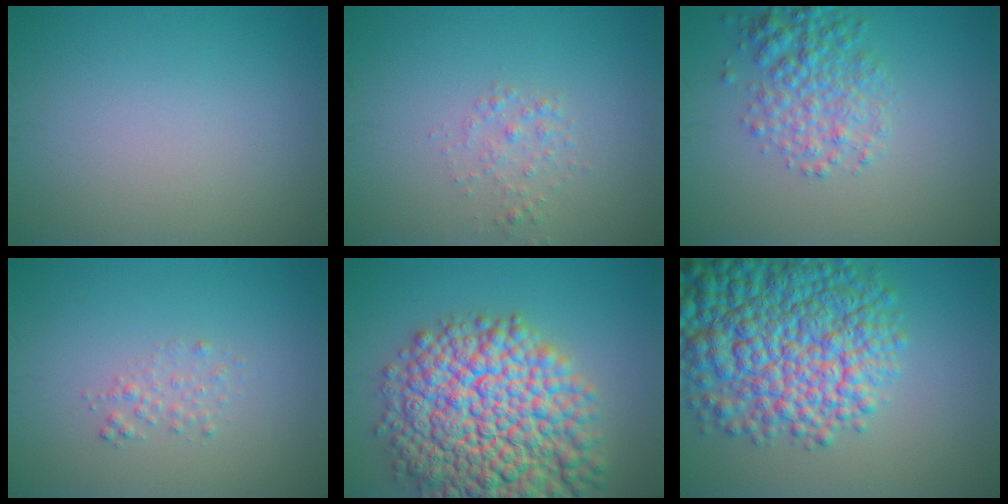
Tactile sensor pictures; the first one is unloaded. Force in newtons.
{"total": 1.4, "press": 1.4, "slide": 0.0}
{"total": 4.0, "press": 4.0, "slide": 0.1}
{"total": 1.2, "press": 1.2, "slide": 0.0}
{"total": 15.1, "press": 15.0, "slide": 0.6}
{"total": 12.6, "press": 12.5, "slide": 0.4}